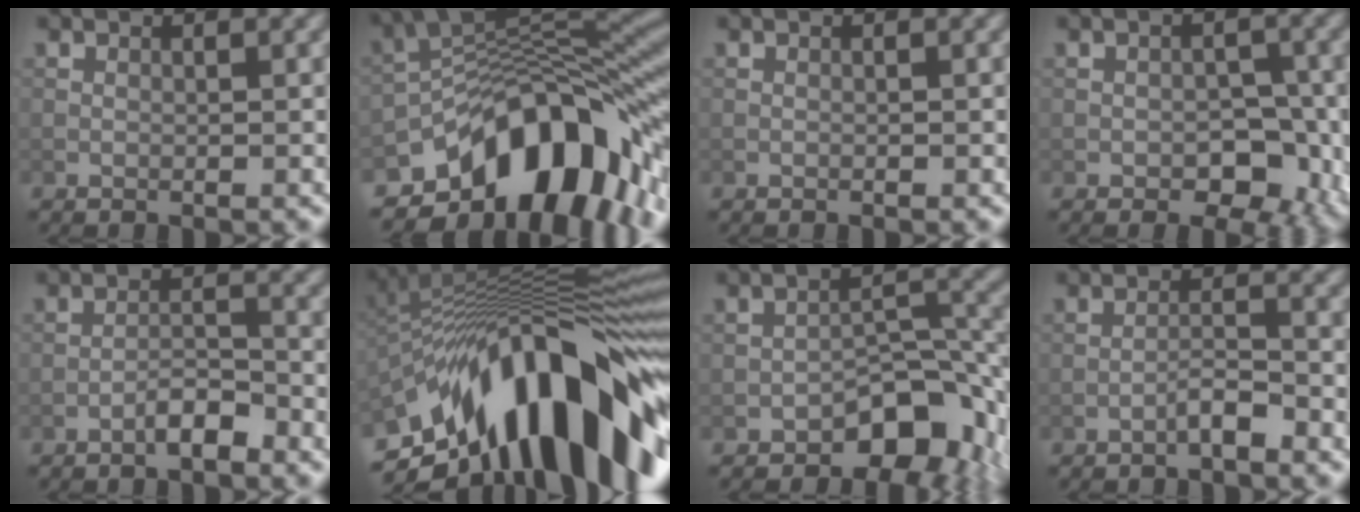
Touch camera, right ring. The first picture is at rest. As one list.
[{"total": 13.9, "force": [-7.0, 6.9, 9.9], "torque": [-0.142, 0.018, -0.126]}, {"total": 0.0}, {"total": 4.9, "force": [-1.7, 3.1, 3.5], "torque": [-0.034, -0.005, -0.024]}, {"total": 2.5, "force": [-1.8, 0.5, 1.7], "torque": [-0.027, 0.009, -0.035]}, {"total": 17.1, "force": [-6.3, 6.7, 14.4], "torque": [-0.201, 0.037, -0.125]}, {"total": 6.9, "force": [-3.9, 3.6, 4.5], "torque": [-0.044, 0.011, -0.063]}, {"total": 1.8, "force": [-1.3, 0.2, 1.2], "torque": [-0.020, 0.008, -0.027]}]